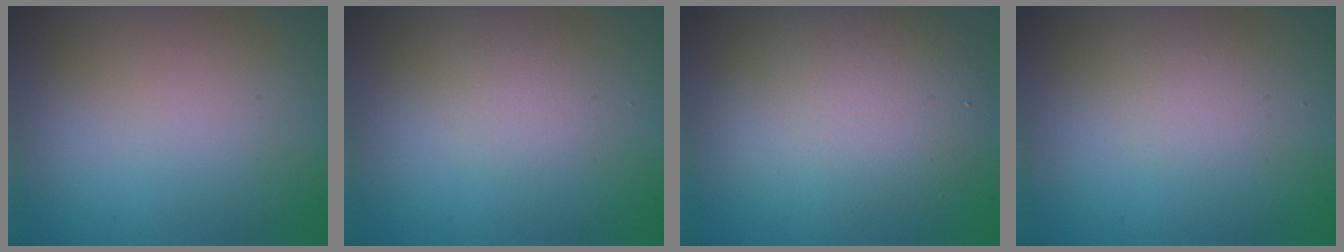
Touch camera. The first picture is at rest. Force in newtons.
{"total": 1.2, "press": 1.2, "slide": 0.1}
{"total": 5.3, "press": 5.3, "slide": 0.0}
{"total": 1.1, "press": 1.1, "slide": 0.0}